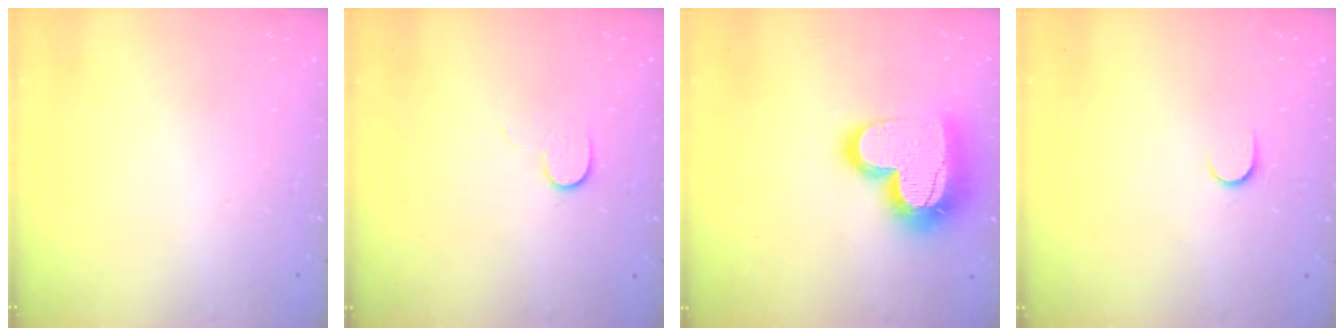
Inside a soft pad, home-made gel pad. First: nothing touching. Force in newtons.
{"total": 4.8, "press": 4.7, "slide": 0.5}
{"total": 21.1, "press": 21.1, "slide": 1.5}
{"total": 3.9, "press": 3.9, "slide": 0.5}